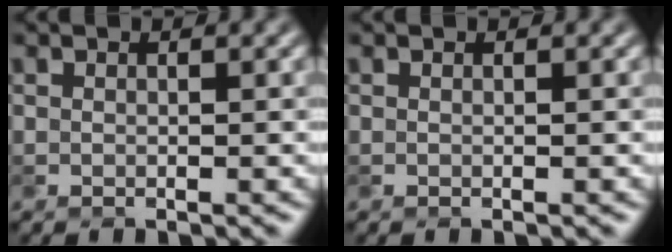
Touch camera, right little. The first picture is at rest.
{"total": 0.0}